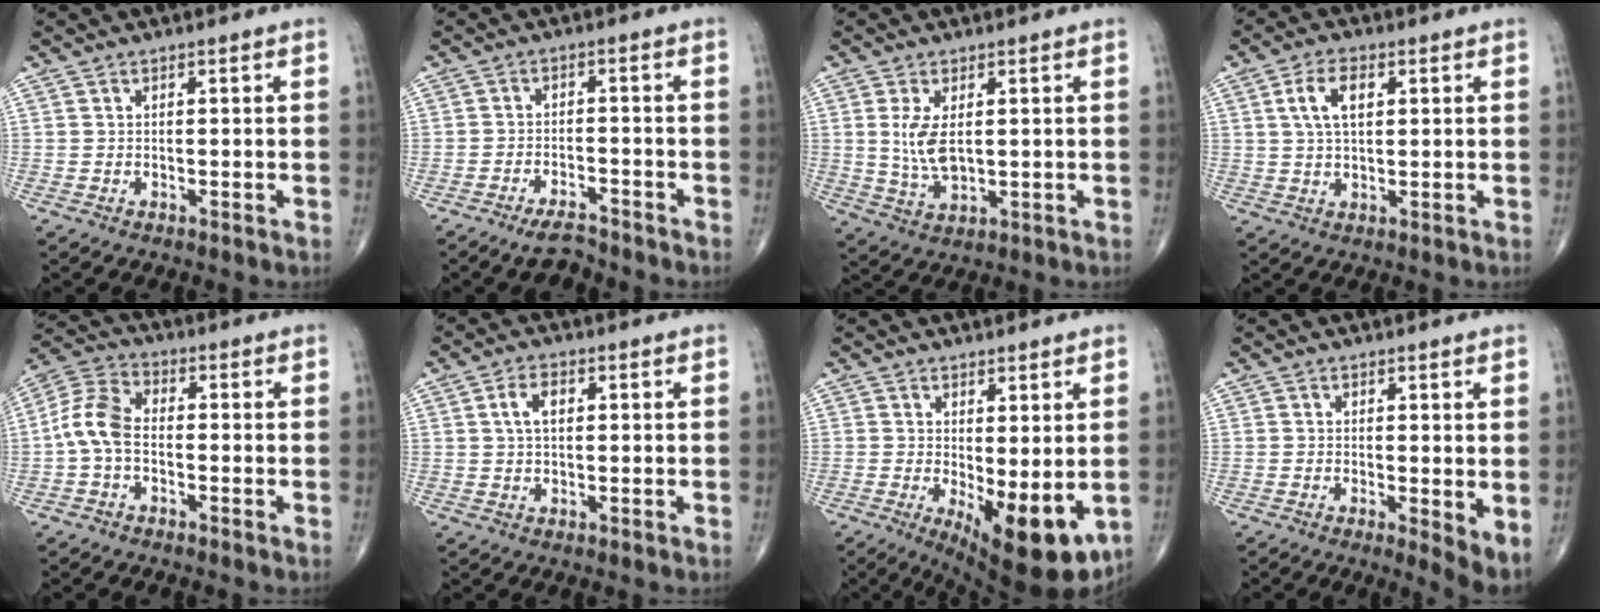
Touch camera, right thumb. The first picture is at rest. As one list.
[{"total": 4.6, "force": [-4.0, 1.4, 1.9], "torque": [-0.035, 0.016, -0.069]}, {"total": 6.7, "force": [1.1, 3.4, 5.7], "torque": [-0.110, -0.012, 0.029]}, {"total": 6.5, "force": [1.9, 3.4, 5.2], "torque": [-0.098, 0.003, 0.037]}, {"total": 8.1, "force": [-1.2, 5.0, 6.3], "torque": [-0.128, 0.025, -0.038]}, {"total": 4.2, "force": [1.0, 2.3, 3.3], "torque": [-0.064, 0.006, 0.017]}, {"total": 12.1, "force": [-2.3, 4.5, 11.0], "torque": [-0.152, -0.028, -0.018]}, {"total": 4.1, "force": [-0.2, 1.1, 4.0], "torque": [-0.061, -0.014, -0.007]}]